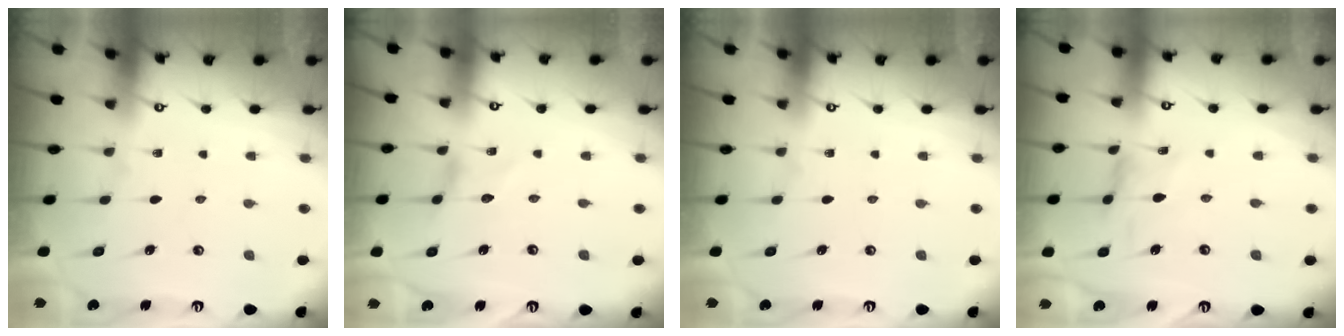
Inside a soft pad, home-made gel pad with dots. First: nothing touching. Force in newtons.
{"total": 0.0}
{"total": 0.0}
{"total": 0.7, "press": 0.7, "slide": 0.3}